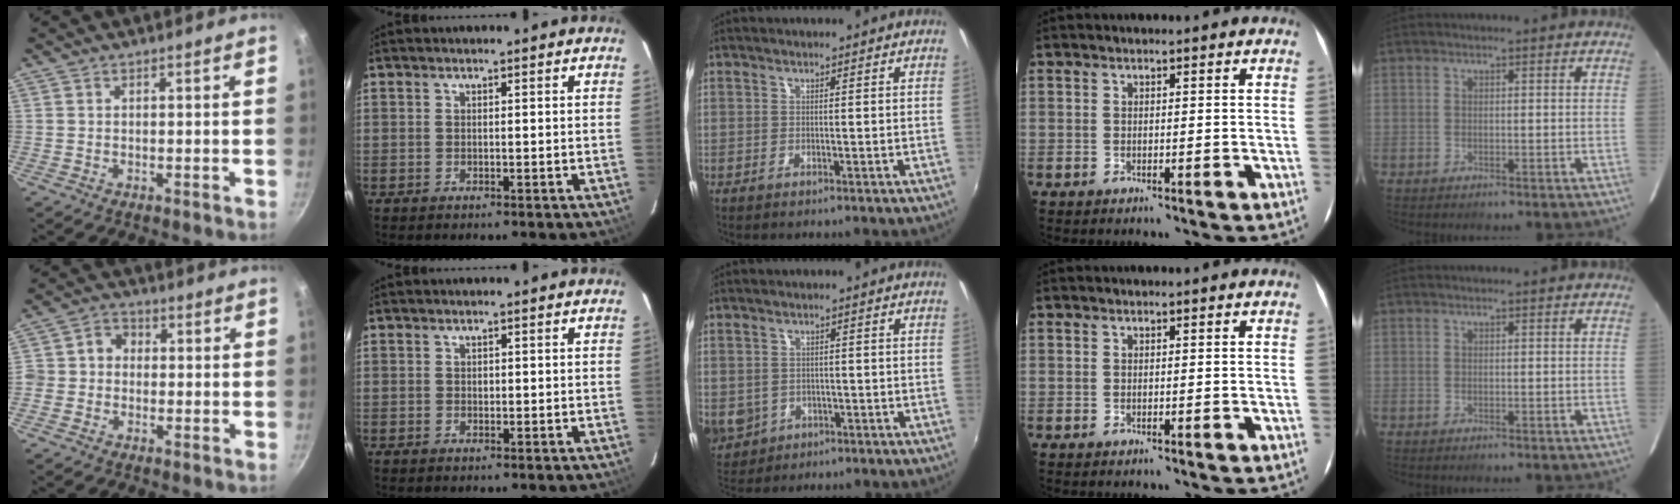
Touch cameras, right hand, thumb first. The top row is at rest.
{"thumb": {"total": 4.7, "force": [-0.5, 4.3, 2.0], "torque": [-0.005, 0.011, -0.025]}, "index": {"total": 0.6, "force": [0.0, 0.6, 0.2], "torque": [-0.002, 0.002, 0.001]}, "middle": {"total": 7.8, "force": [-1.8, 6.8, 3.3], "torque": [-0.085, -0.010, -0.015]}}